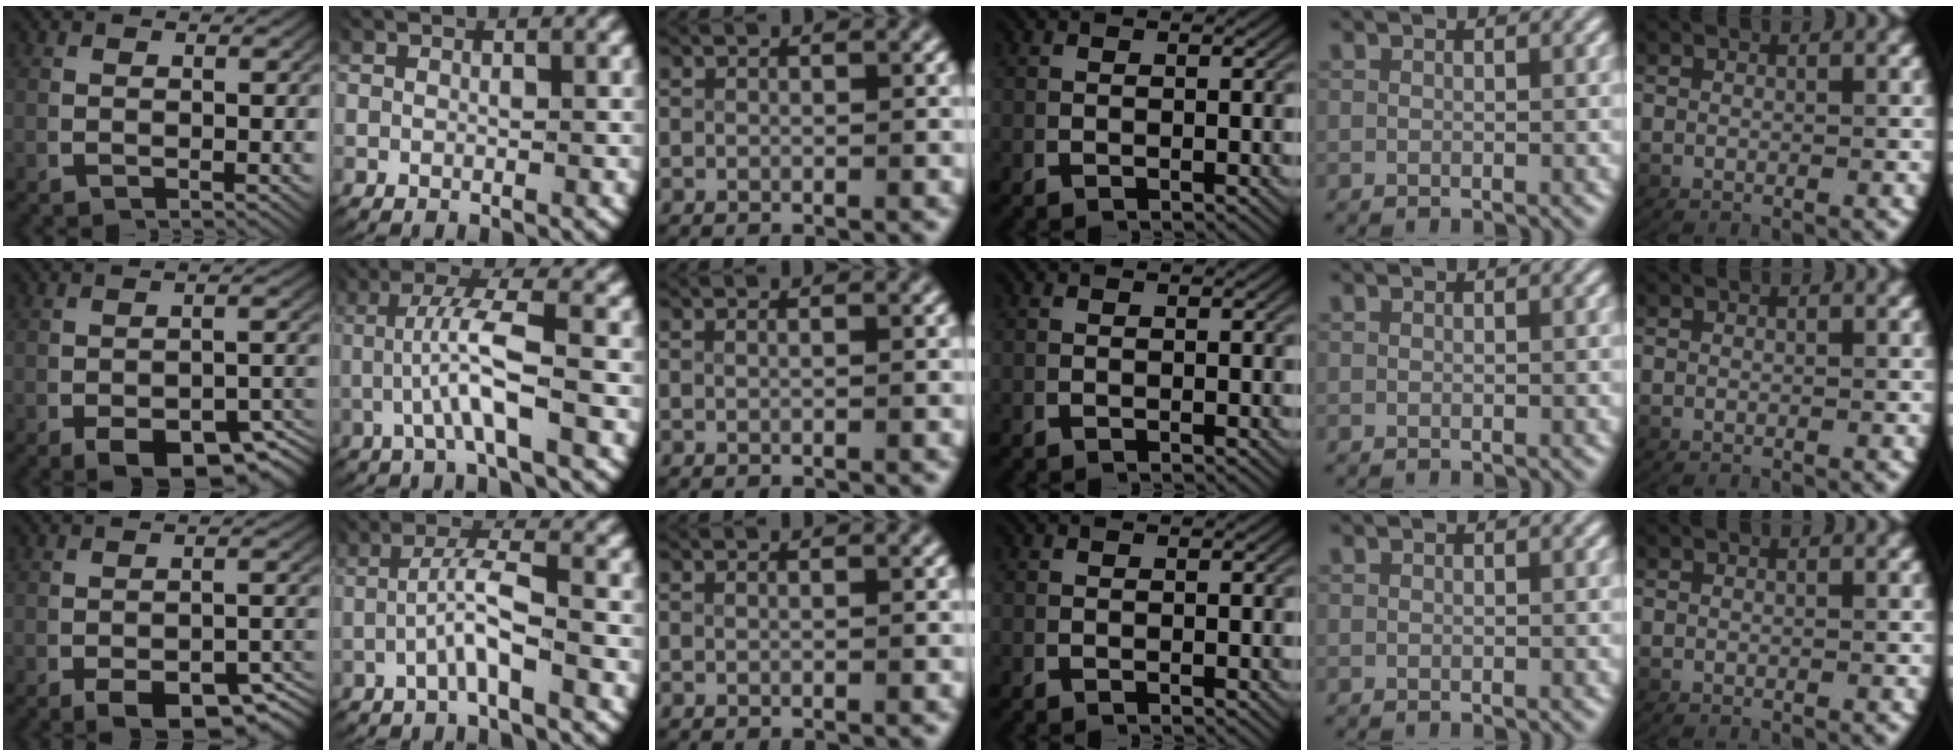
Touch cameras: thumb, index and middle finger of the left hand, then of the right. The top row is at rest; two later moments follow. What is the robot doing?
{"motion": "lift_and_place", "object": "keyboard"}